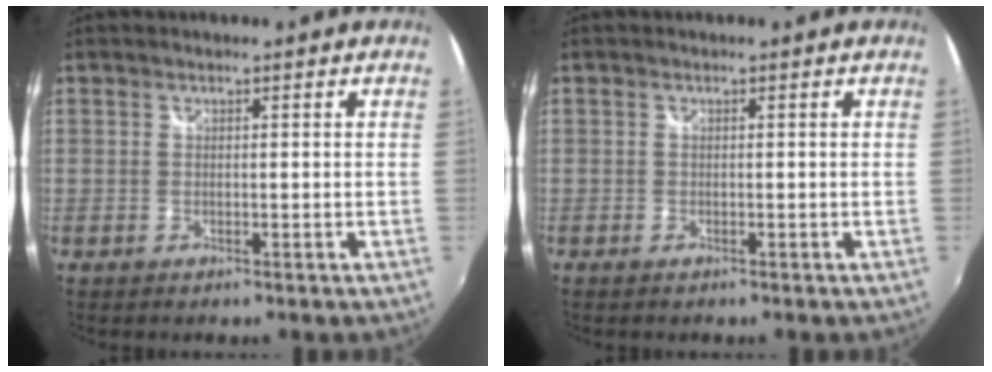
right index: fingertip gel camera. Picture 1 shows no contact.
{"total": 0.7, "force": [-0.6, 0.3, 0.1], "torque": [-0.005, -0.006, -0.011]}